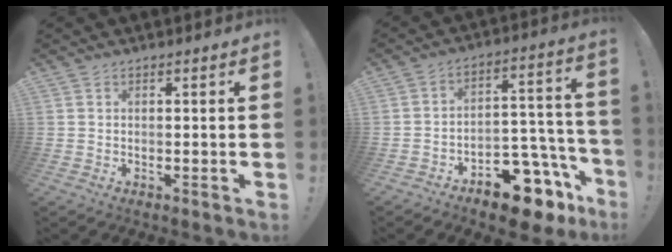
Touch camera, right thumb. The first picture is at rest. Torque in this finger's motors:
{"motor_torque": [2.41, 1.08, 1.11, -1.53, 0.29]}